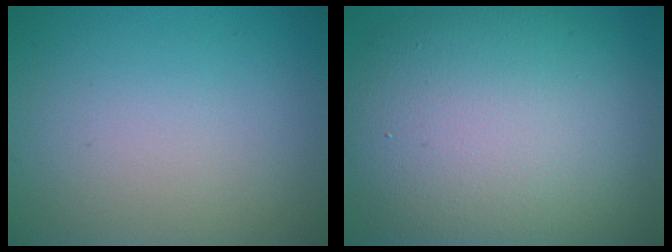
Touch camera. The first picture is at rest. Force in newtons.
{"total": 13.4, "press": 13.4, "slide": 1.0}